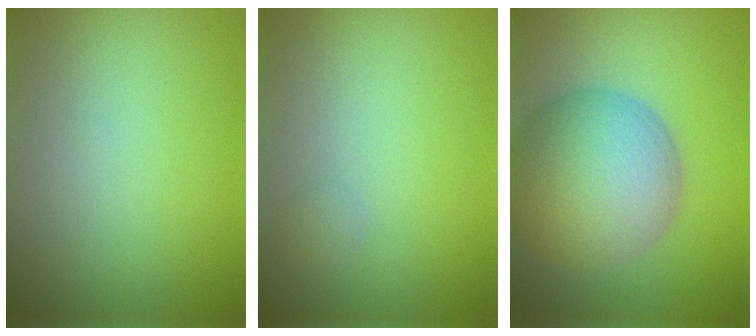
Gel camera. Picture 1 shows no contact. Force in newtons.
{"total": 0.7, "press": 0.7, "slide": 0.0}
{"total": 11.2, "press": 11.2, "slide": 0.3}